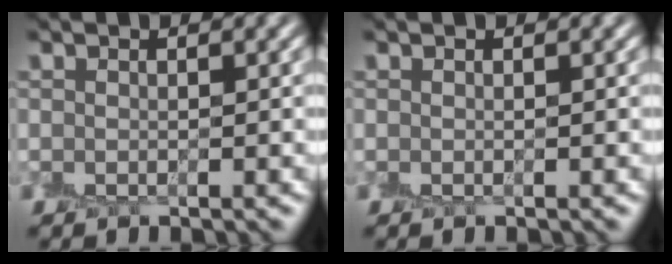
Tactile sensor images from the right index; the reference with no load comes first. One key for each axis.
{"total": 0.0}